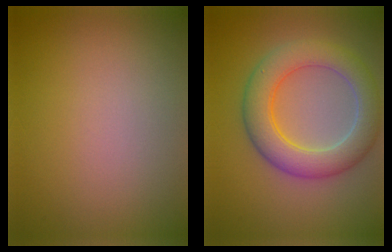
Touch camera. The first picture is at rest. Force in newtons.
{"total": 6.2, "press": 6.2, "slide": 0.3}